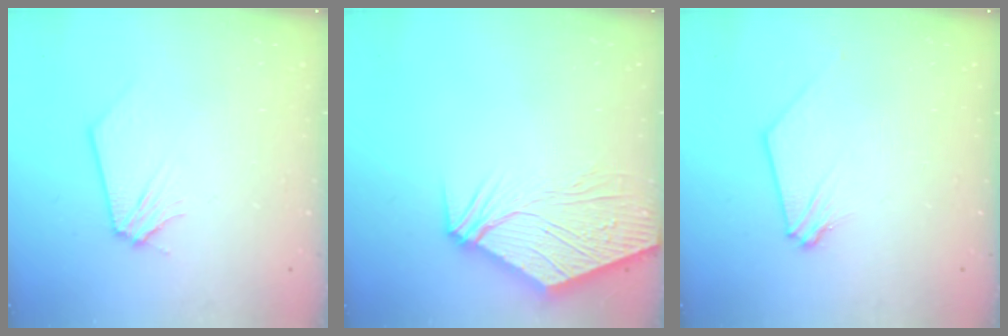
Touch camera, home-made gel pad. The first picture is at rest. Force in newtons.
{"total": 11.9, "press": 11.7, "slide": 1.9}
{"total": 0.0}